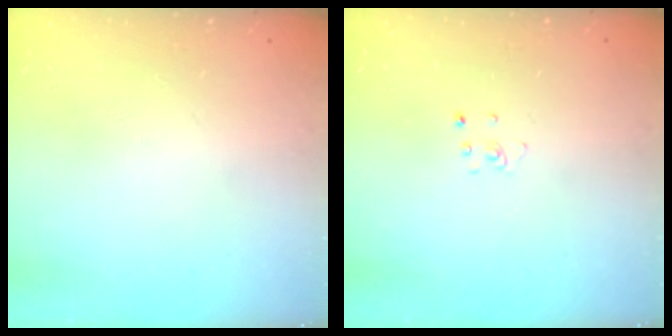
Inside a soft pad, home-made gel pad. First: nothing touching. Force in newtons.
{"total": 2.6, "press": 2.6, "slide": 0.3}